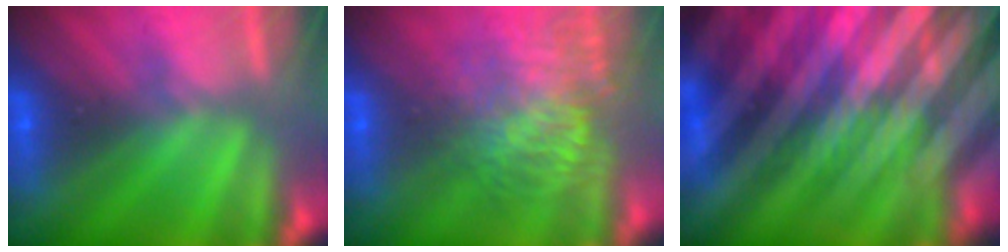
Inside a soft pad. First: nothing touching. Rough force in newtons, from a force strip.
{"total": 9.6}
{"total": 8.8}